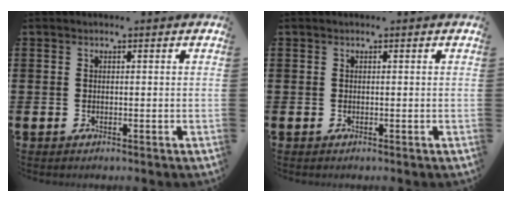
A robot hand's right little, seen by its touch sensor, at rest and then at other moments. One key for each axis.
{"total": 0.0}